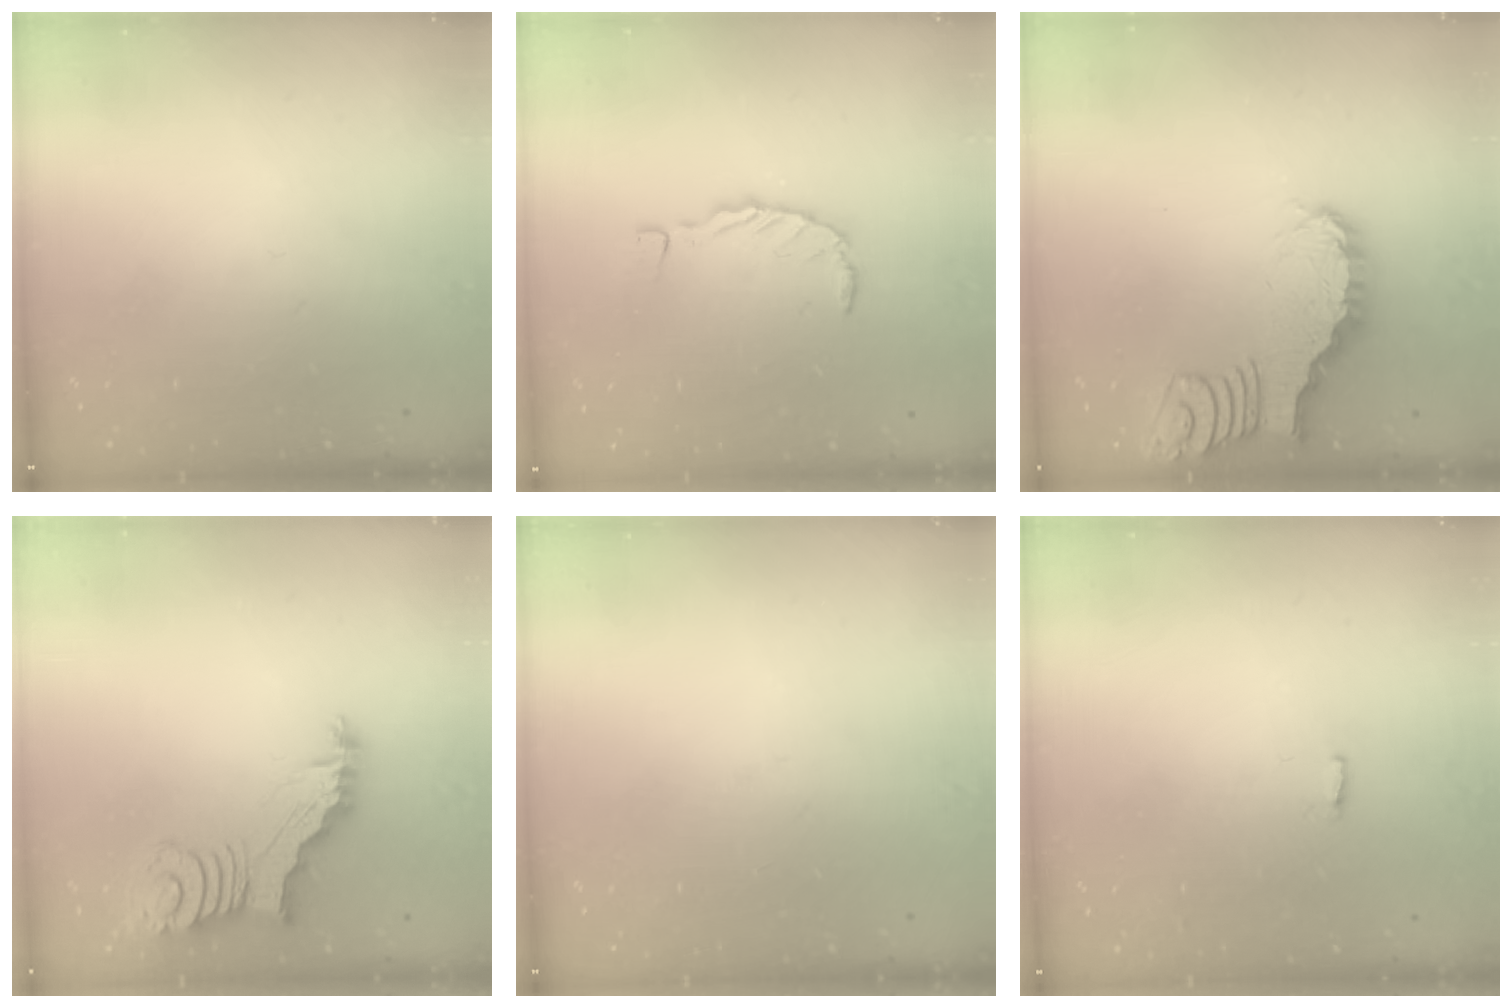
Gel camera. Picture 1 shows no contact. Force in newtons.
{"total": 0.0}
{"total": 2.1, "press": 2.1, "slide": 0.2}
{"total": 5.3, "press": 5.3, "slide": 0.5}
{"total": 0.0}
{"total": 3.0, "press": 2.9, "slide": 0.5}